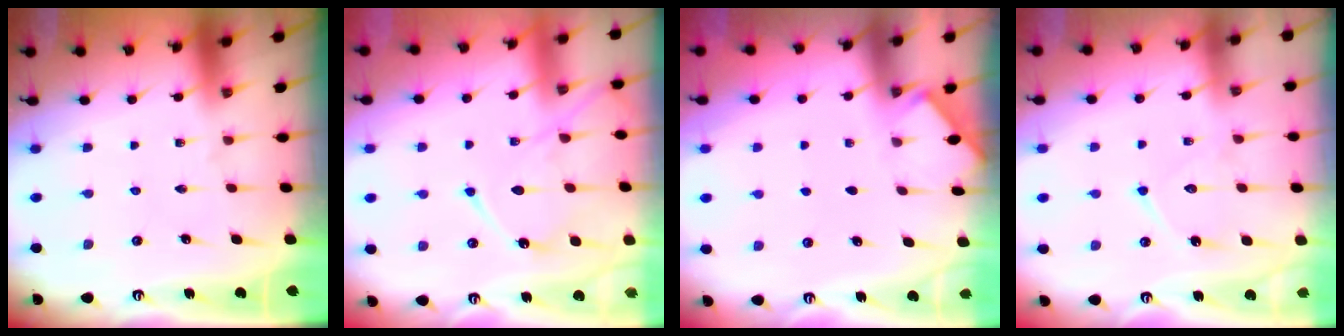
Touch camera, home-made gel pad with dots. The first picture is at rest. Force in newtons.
{"total": 11.7, "press": 11.7, "slide": 0.6}
{"total": 2.0, "press": 2.0, "slide": 0.3}
{"total": 9.8, "press": 9.7, "slide": 0.8}